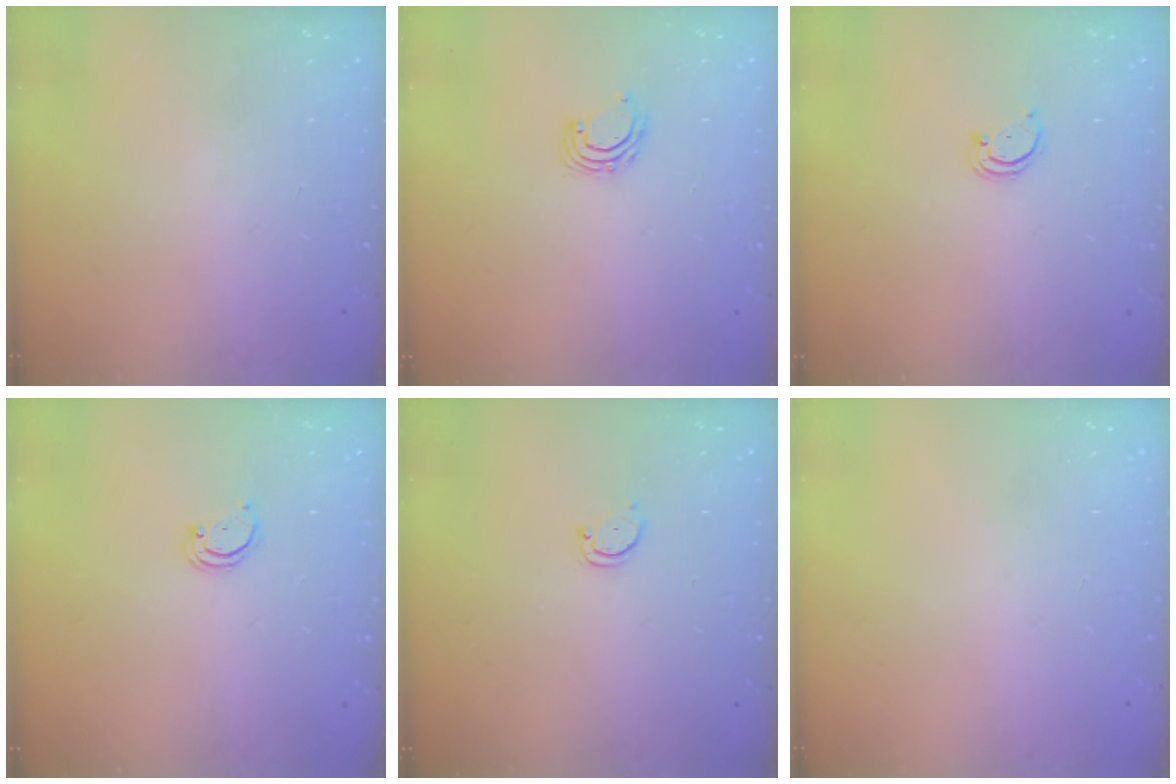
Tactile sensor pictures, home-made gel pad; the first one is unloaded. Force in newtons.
{"total": 4.2, "press": 4.2, "slide": 0.3}
{"total": 1.8, "press": 1.8, "slide": 0.2}
{"total": 1.8, "press": 1.8, "slide": 0.2}
{"total": 2.3, "press": 2.3, "slide": 0.4}
{"total": 0.0}